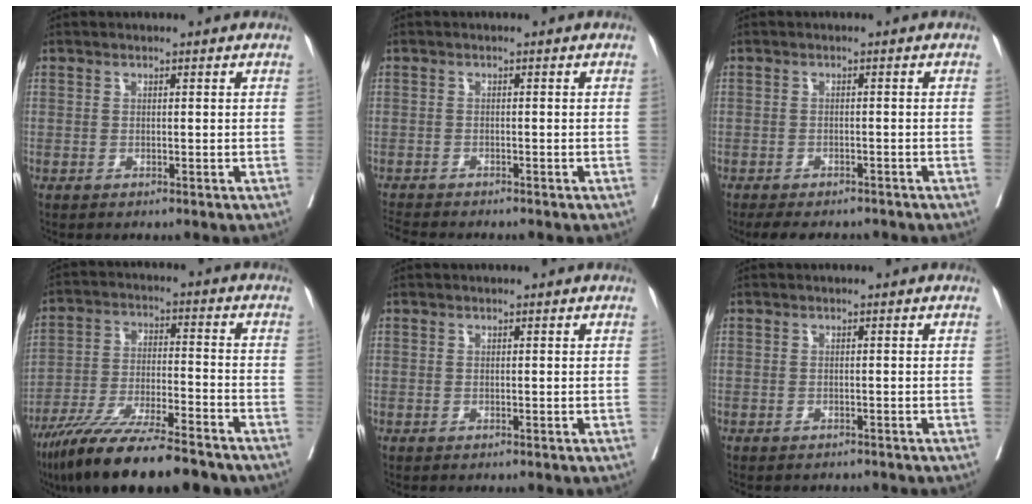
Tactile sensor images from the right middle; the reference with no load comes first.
{"total": 4.5, "force": [-4.3, 0.2, 1.4], "torque": [-0.020, -0.013, -0.073]}
{"total": 7.7, "force": [-6.8, 2.4, 2.8], "torque": [-0.030, -0.006, -0.089]}
{"total": 17.2, "force": [-13.7, 2.6, 10.1], "torque": [-0.169, -0.029, -0.229]}
{"total": 0.0}
{"total": 2.6, "force": [-2.4, 0.9, 0.5], "torque": [-0.007, -0.002, -0.032]}